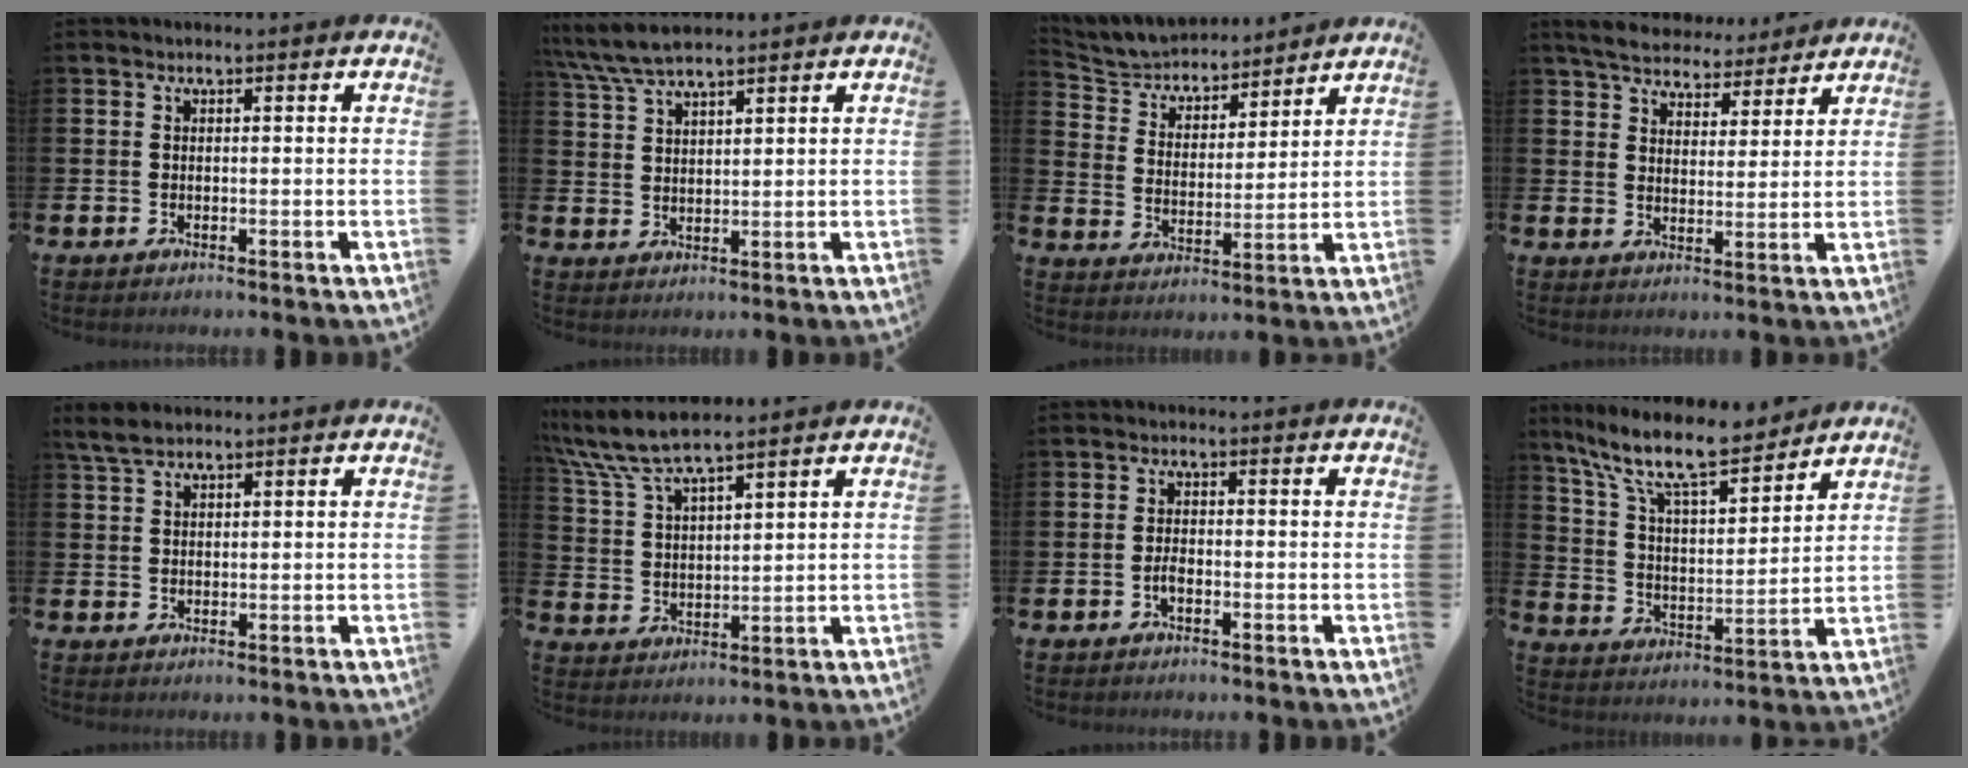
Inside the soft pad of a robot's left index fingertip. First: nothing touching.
{"total": 6.0, "force": [5.5, 0.9, 2.4], "torque": [-0.068, -0.010, 0.102]}
{"total": 5.4, "force": [5.2, 1.4, 0.5], "torque": [-0.045, -0.040, 0.087]}
{"total": 5.9, "force": [5.6, 1.5, 0.7], "torque": [-0.039, -0.031, 0.102]}
{"total": 2.9, "force": [2.3, 1.1, 1.3], "torque": [-0.031, 0.001, 0.044]}
{"total": 7.4, "force": [6.8, 0.9, 2.8], "torque": [-0.084, -0.022, 0.124]}
{"total": 1.5, "force": [-0.7, 0.6, 1.2], "torque": [-0.029, 0.003, -0.013]}
{"total": 12.1, "force": [10.4, 2.8, 5.6], "torque": [-0.145, -0.057, 0.182]}